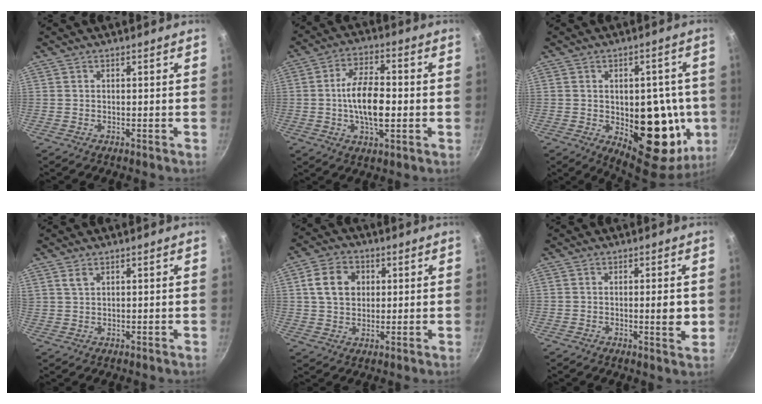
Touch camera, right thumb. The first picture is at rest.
{"total": 11.3, "force": [-1.1, 5.3, 10.0], "torque": [-0.172, 0.018, -0.025]}
{"total": 21.0, "force": [-3.2, 11.7, 17.1], "torque": [-0.152, -0.004, -0.022]}
{"total": 2.0, "force": [1.3, 0.8, 1.3], "torque": [-0.025, 0.000, 0.029]}
{"total": 8.7, "force": [2.1, 6.8, 5.0], "torque": [-0.073, 0.008, 0.030]}
{"total": 4.1, "force": [-0.1, 1.0, 4.0], "torque": [-0.055, -0.006, -0.003]}